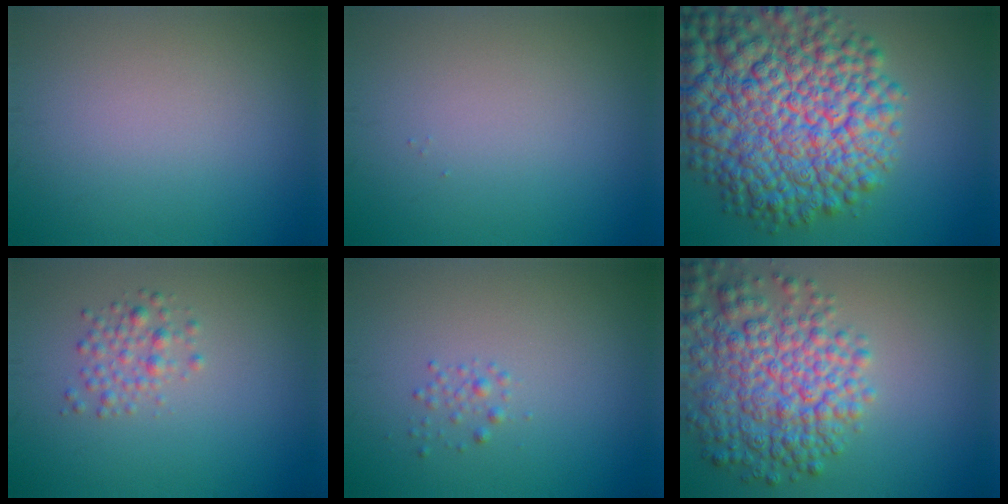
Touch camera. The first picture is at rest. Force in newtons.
{"total": 0.0}
{"total": 15.2, "press": 15.2, "slide": 0.5}
{"total": 1.9, "press": 1.9, "slide": 0.1}
{"total": 0.9, "press": 0.9, "slide": 0.1}
{"total": 8.1, "press": 8.1, "slide": 0.4}